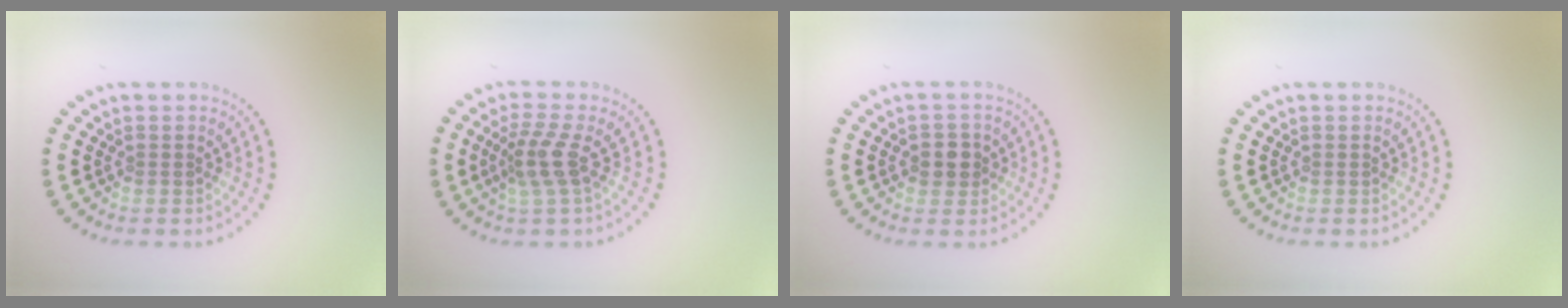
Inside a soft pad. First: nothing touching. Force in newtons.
{"total": 2.8, "press": 2.2, "slide": 1.8}
{"total": 2.0, "press": 2.0, "slide": 0.6}
{"total": 0.0}